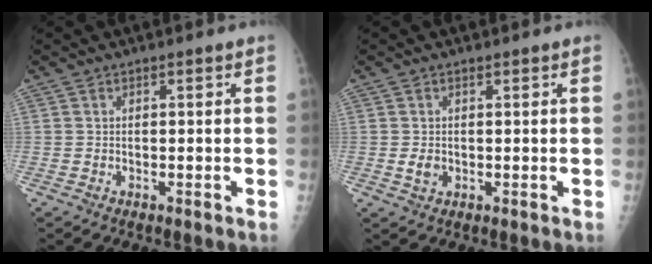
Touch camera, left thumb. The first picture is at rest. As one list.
[{"total": 1.9, "force": [0.0, 1.5, 1.1], "torque": [-0.016, -0.001, 0.005]}]